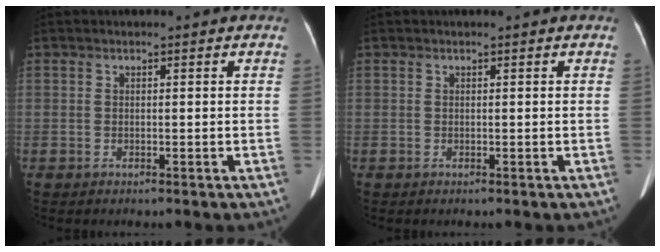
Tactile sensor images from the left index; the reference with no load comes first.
{"total": 0.5, "force": [0.5, 0.0, 0.2], "torque": [-0.002, 0.008, 0.007]}